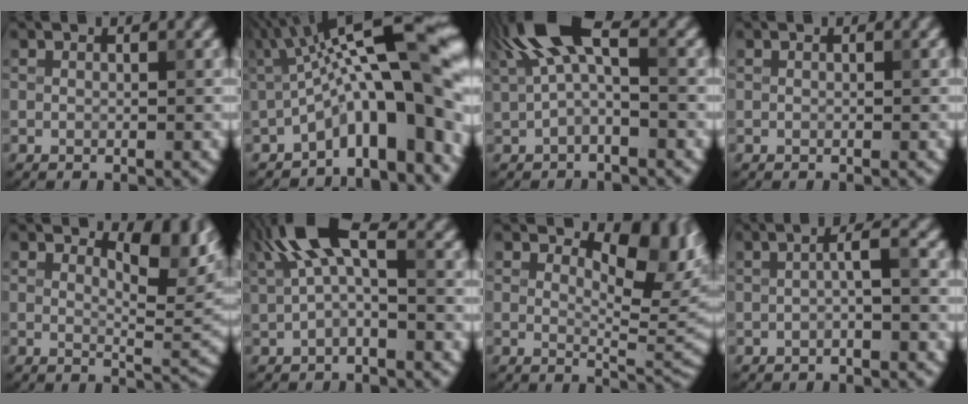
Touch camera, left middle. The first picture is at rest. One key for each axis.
{"total": 13.5, "fx": -0.9, "fy": 3.9, "fz": 12.9, "tx": -0.176, "ty": 0.033, "tz": -0.021}
{"total": 6.7, "fx": 2.1, "fy": 2.9, "fz": 5.7, "tx": -0.112, "ty": 0.018, "tz": 0.030}
{"total": 0.0}
{"total": 5.6, "fx": 3.0, "fy": 1.9, "fz": 4.3, "tx": -0.060, "ty": -0.008, "tz": 0.043}
{"total": 5.9, "fx": 1.8, "fy": 2.3, "fz": 5.1, "tx": -0.099, "ty": 0.014, "tz": 0.025}
{"total": 6.5, "fx": 2.8, "fy": 2.8, "fz": 5.1, "tx": -0.064, "ty": -0.010, "tz": 0.040}
{"total": 1.9, "fx": -0.4, "fy": 0.1, "fz": 1.8, "tx": -0.035, "ty": 0.010, "tz": -0.009}